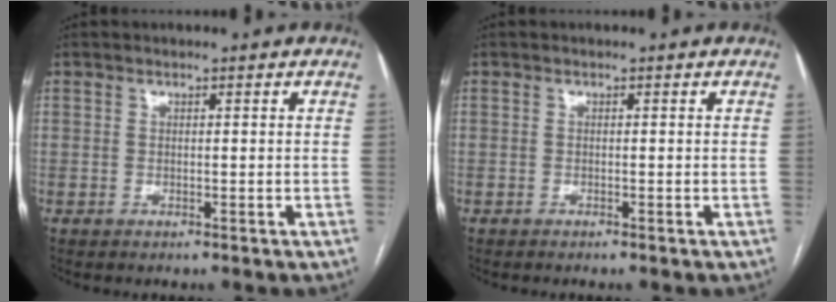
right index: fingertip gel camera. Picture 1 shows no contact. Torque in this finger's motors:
{"motor_torque": [0.06, -0.04, 0.03, 0.01]}